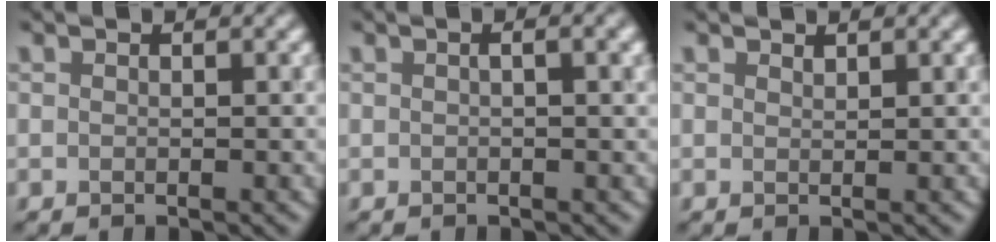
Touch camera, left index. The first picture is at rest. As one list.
[{"total": 4.0, "force": [1.2, 1.7, 3.4], "torque": [-0.028, 0.018, -0.009]}, {"total": 0.6, "force": [0.6, 0.1, 0.0], "torque": [-0.002, 0.003, 0.011]}]